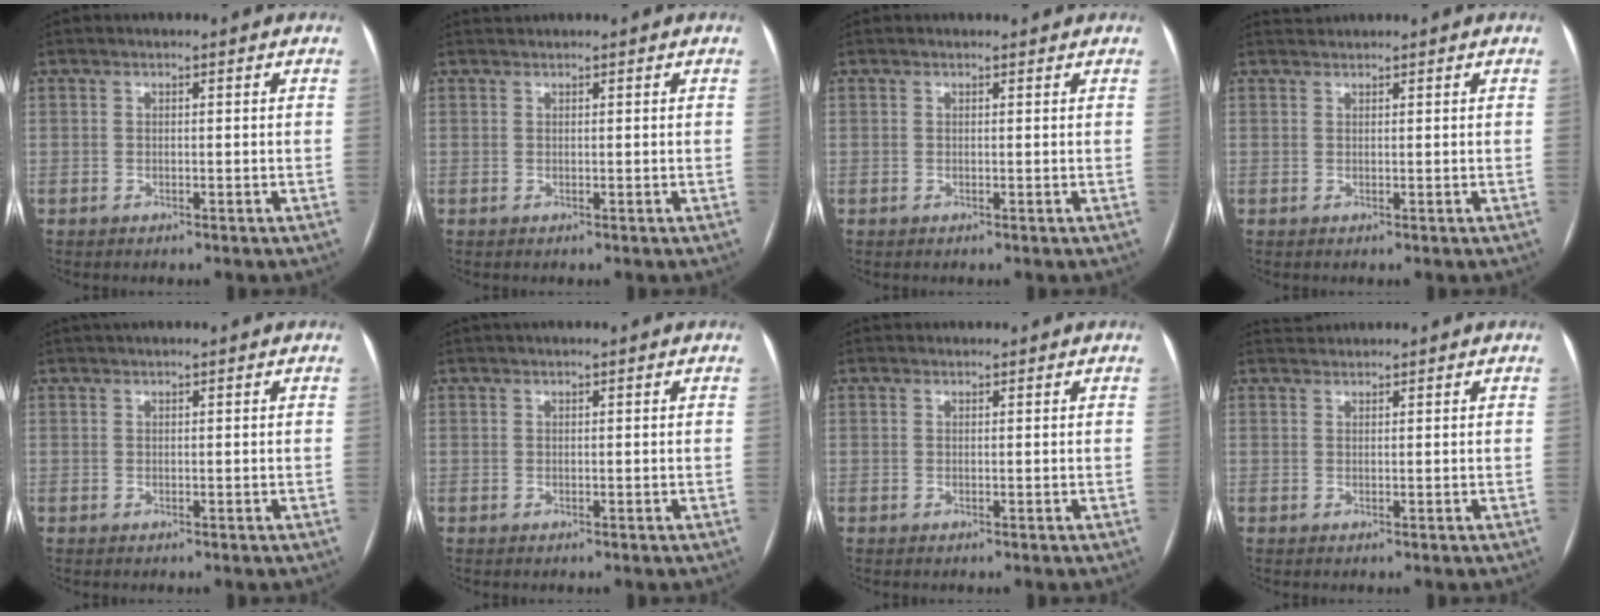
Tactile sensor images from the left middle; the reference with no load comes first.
{"total": 0.5, "force": [0.5, -0.1, -0.2], "torque": [-0.004, 0.009, 0.014]}
{"total": 0.9, "force": [0.8, 0.3, 0.0], "torque": [-0.009, 0.005, 0.009]}
{"total": 1.0, "force": [1.0, -0.1, -0.3], "torque": [-0.004, 0.011, 0.024]}
{"total": 1.7, "force": [1.5, -0.1, 0.8], "torque": [-0.009, 0.026, 0.029]}
{"total": 1.4, "force": [1.2, 0.0, 0.7], "torque": [-0.007, 0.026, 0.024]}
{"total": 0.8, "force": [0.7, 0.3, 0.0], "torque": [-0.003, 0.014, 0.013]}
{"total": 1.4, "force": [1.4, -0.1, -0.4], "torque": [-0.003, 0.013, 0.032]}